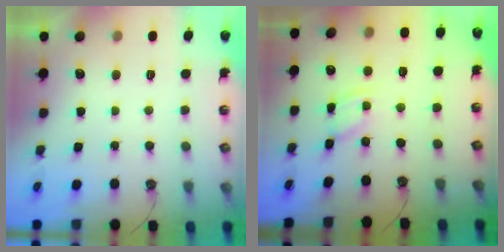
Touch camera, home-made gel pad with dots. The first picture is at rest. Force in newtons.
{"total": 2.6, "press": 2.6, "slide": 0.1}